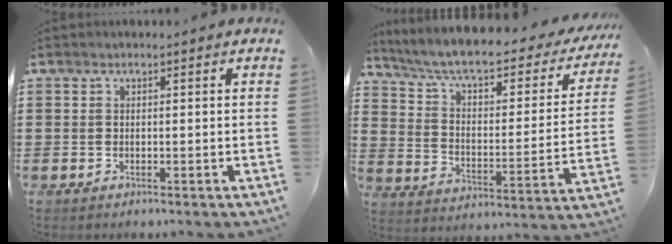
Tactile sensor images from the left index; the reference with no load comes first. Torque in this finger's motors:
{"motor_torque": [1.18, -0.96, 1.05, 0.21]}